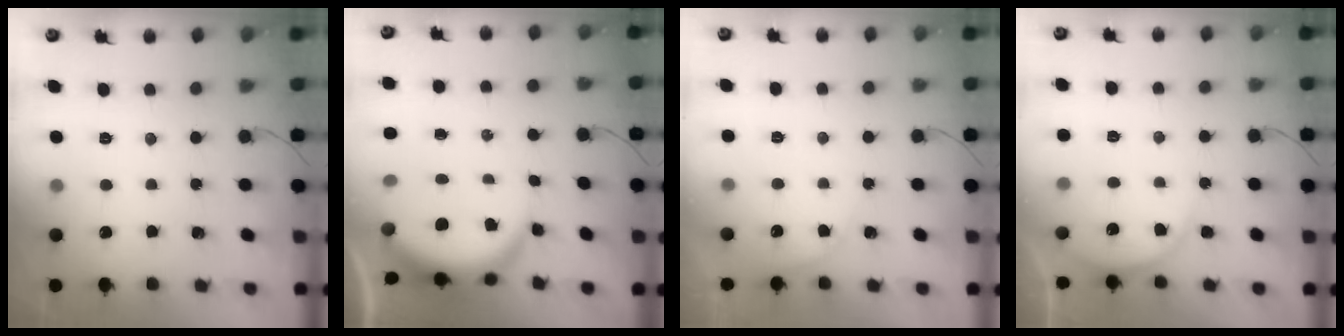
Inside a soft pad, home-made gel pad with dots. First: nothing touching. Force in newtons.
{"total": 5.9, "press": 5.9, "slide": 0.8}
{"total": 3.3, "press": 2.8, "slide": 1.8}
{"total": 6.3, "press": 6.2, "slide": 0.8}